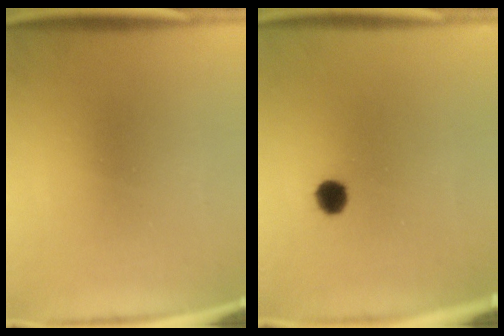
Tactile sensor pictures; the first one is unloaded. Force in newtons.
{"total": 2.8}